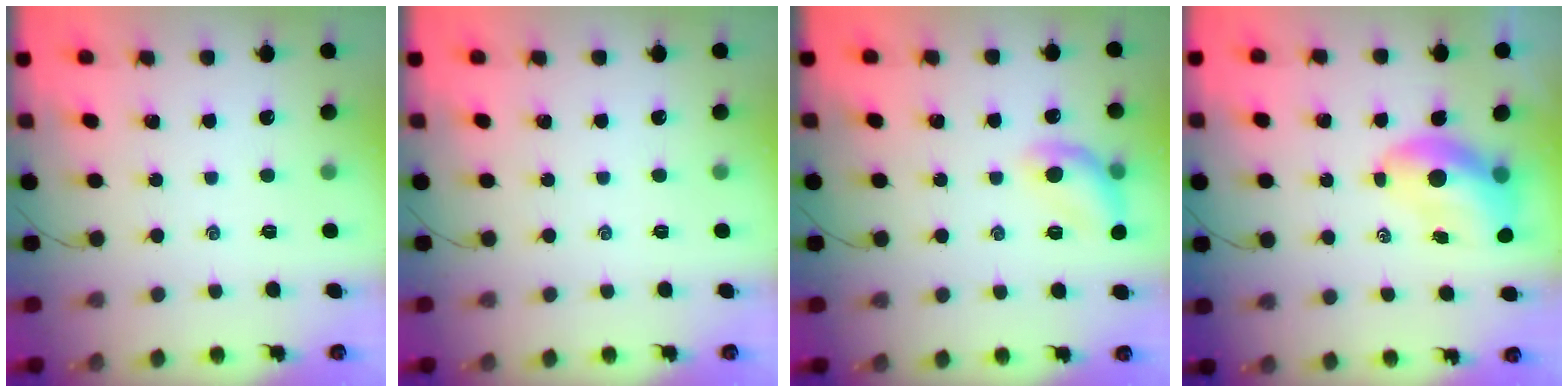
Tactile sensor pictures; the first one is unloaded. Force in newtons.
{"total": 0.0}
{"total": 10.7, "press": 10.7, "slide": 0.5}
{"total": 7.8, "press": 7.7, "slide": 1.6}